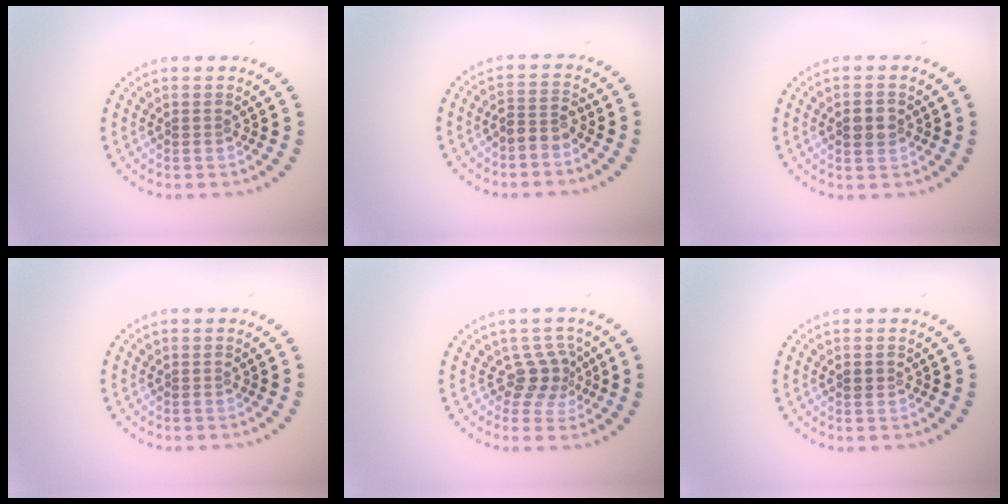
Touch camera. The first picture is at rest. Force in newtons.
{"total": 2.0, "press": 1.7, "slide": 1.1}
{"total": 2.6, "press": 2.6, "slide": 0.2}
{"total": 0.0}
{"total": 2.7, "press": 1.9, "slide": 1.9}
{"total": 1.1, "press": 1.1, "slide": 0.1}